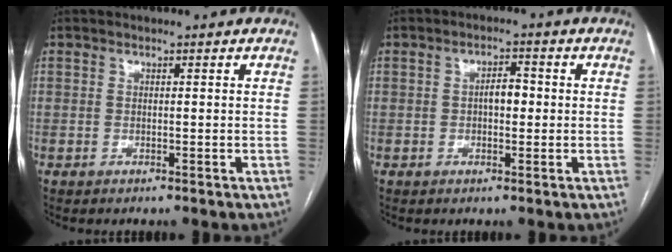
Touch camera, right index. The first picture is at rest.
{"total": 3.0, "force": [-0.1, 1.4, 2.7], "torque": [-0.042, 0.008, -0.002]}